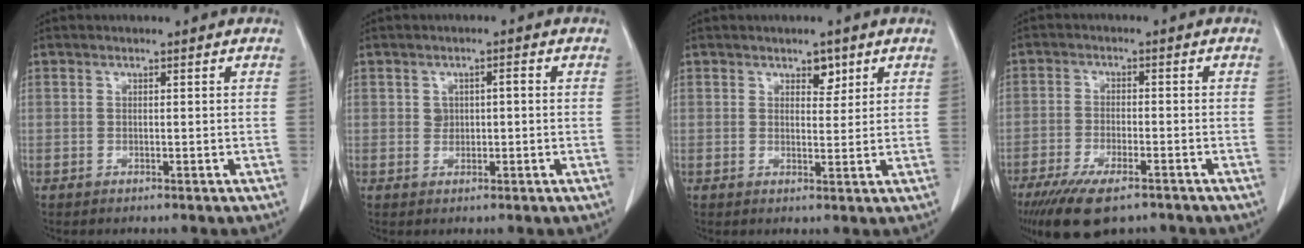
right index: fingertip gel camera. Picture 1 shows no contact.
{"total": 2.2, "force": [0.3, 1.5, 1.5], "torque": [-0.023, 0.010, 0.007]}
{"total": 2.5, "force": [1.6, 1.4, 1.4], "torque": [-0.016, -0.002, 0.026]}
{"total": 10.4, "force": [-7.5, 3.1, 6.6], "torque": [-0.111, -0.017, -0.122]}